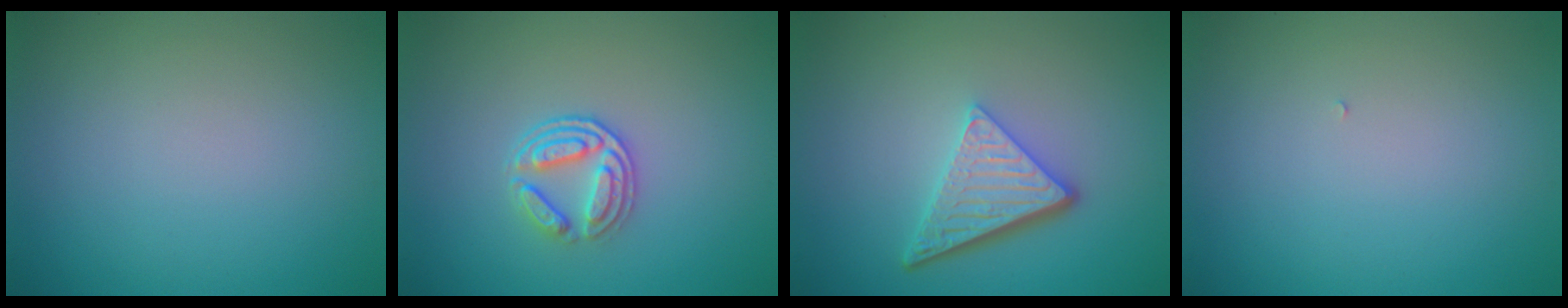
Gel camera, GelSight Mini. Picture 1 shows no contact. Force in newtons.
{"total": 3.1, "press": 2.6, "slide": 1.6}
{"total": 4.8, "press": 3.4, "slide": 3.4}
{"total": 0.0}